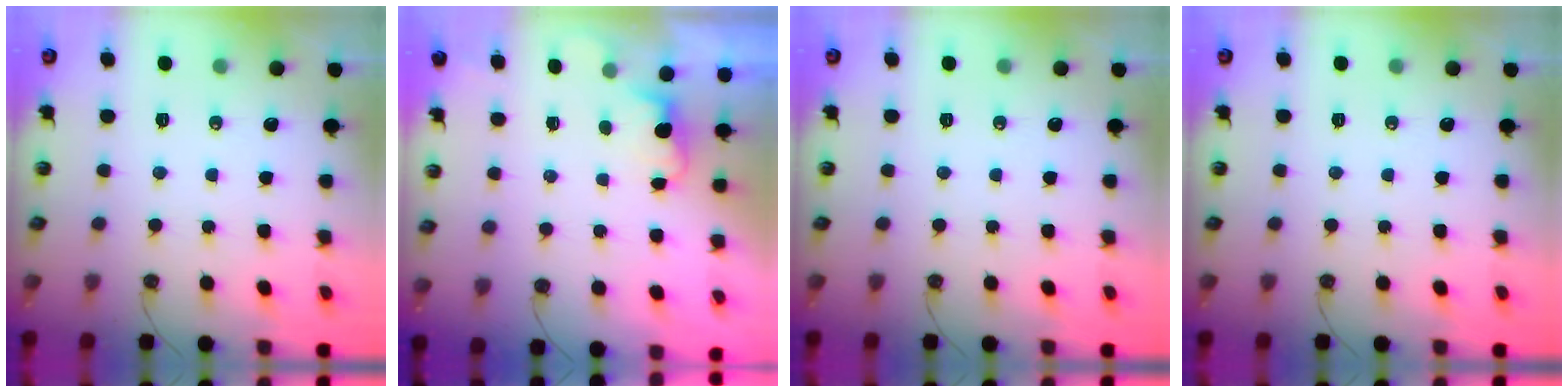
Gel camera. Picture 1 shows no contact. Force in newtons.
{"total": 1.1, "press": 0.8, "slide": 0.8}
{"total": 0.0}
{"total": 0.0}